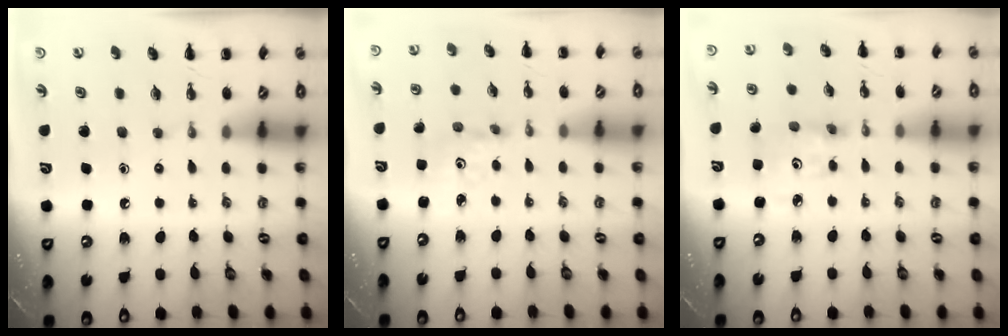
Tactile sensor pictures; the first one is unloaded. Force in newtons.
{"total": 2.3, "press": 2.2, "slide": 0.7}
{"total": 2.8, "press": 2.8, "slide": 0.4}